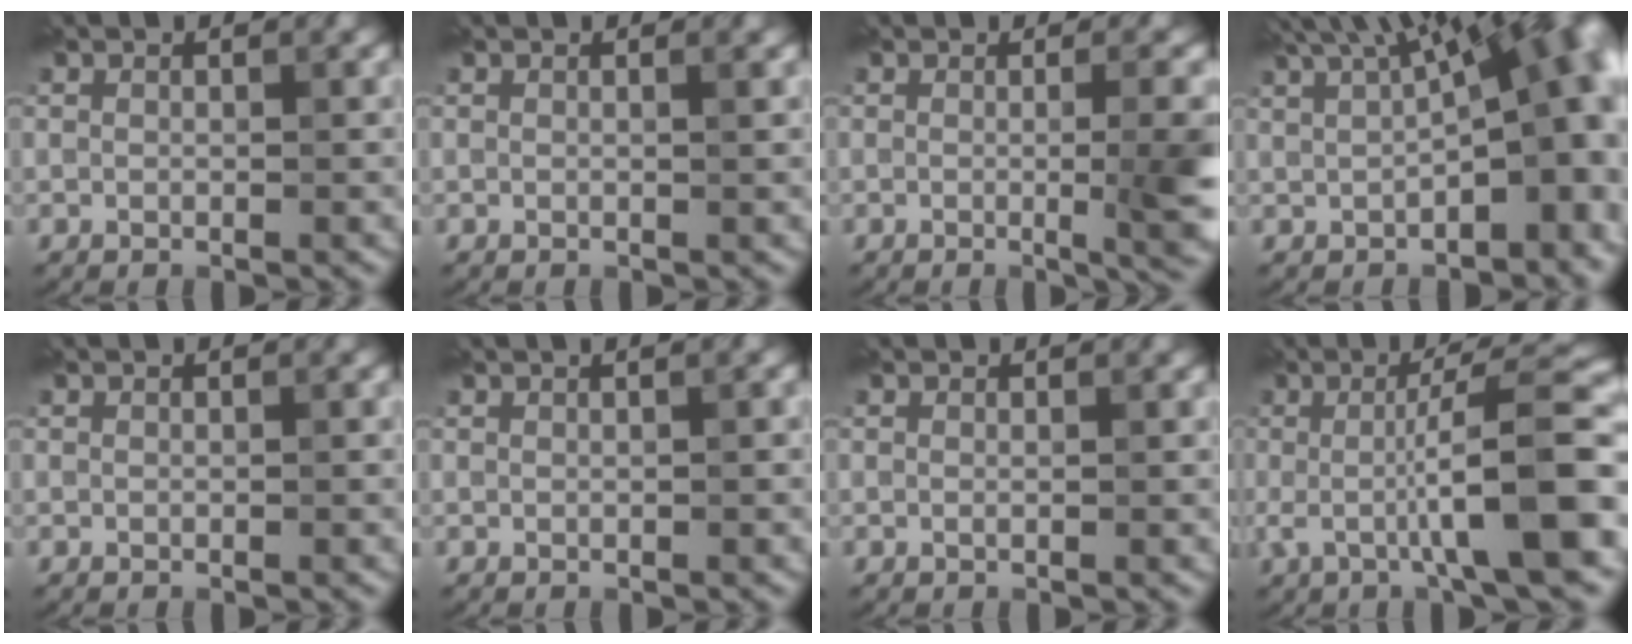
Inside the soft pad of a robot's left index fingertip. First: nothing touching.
{"total": 0.7, "force": [0.2, 0.2, 0.6], "torque": [-0.002, 0.002, -0.001]}
{"total": 8.1, "force": [-0.7, 2.9, 7.6], "torque": [-0.059, -0.005, -0.004]}
{"total": 15.5, "force": [3.0, 6.7, 13.6], "torque": [-0.158, 0.025, 0.067]}
{"total": 0.0}
{"total": 1.6, "force": [0.5, 0.6, 1.4], "torque": [-0.015, 0.002, -0.003]}
{"total": 0.0}
{"total": 9.9, "force": [-0.7, 2.1, 9.6], "torque": [-0.132, 0.001, -0.014]}